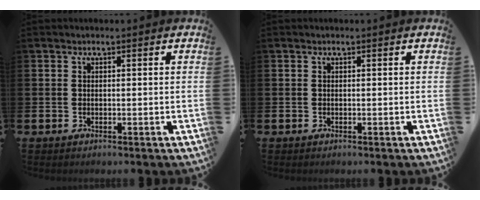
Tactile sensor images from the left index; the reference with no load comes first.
{"total": 0.0}